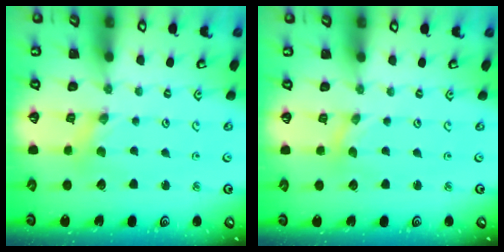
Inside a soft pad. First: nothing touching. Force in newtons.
{"total": 0.0}